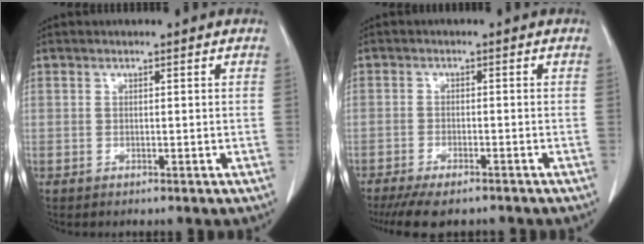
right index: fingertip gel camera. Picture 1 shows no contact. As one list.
[{"total": 7.4, "force": [-6.1, 1.9, 3.8], "torque": [-0.055, -0.011, -0.099]}]